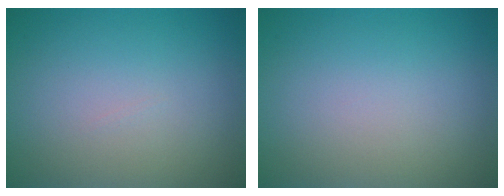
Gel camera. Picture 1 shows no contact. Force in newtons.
{"total": 0.0}